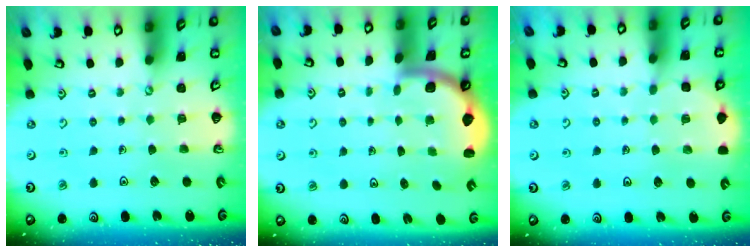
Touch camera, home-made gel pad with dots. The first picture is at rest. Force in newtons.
{"total": 1.7, "press": 1.7, "slide": 0.1}
{"total": 5.2, "press": 4.7, "slide": 2.1}